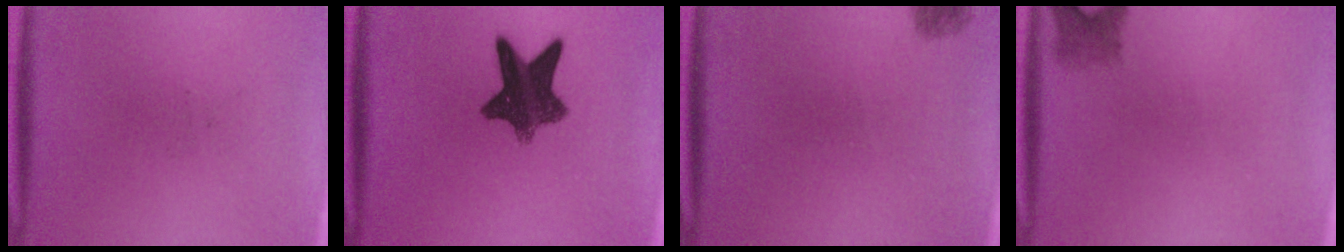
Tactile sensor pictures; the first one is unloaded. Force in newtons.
{"total": 10.2}
{"total": 1.4}
{"total": 2.3}